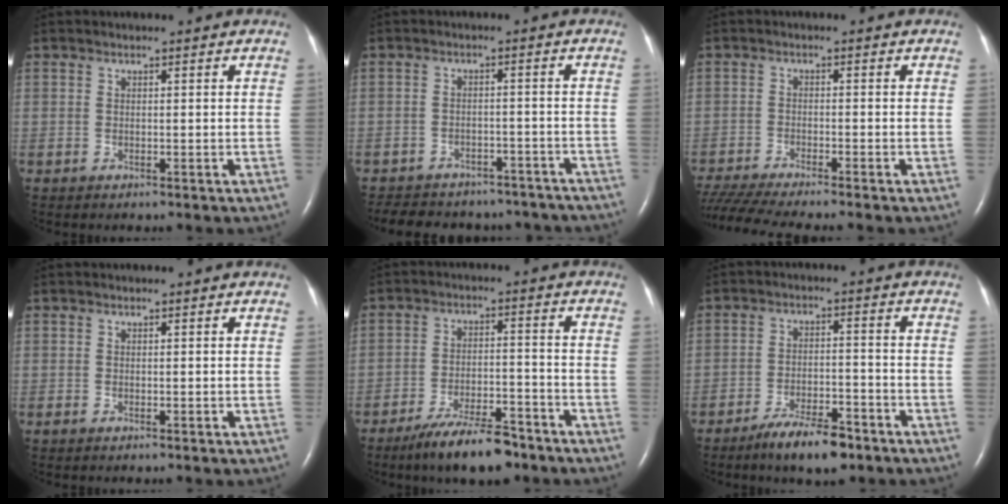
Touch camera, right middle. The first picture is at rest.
{"total": 18.9, "force": [-16.4, 7.2, 5.9], "torque": [-0.138, -0.005, -0.195]}
{"total": 10.1, "force": [-9.0, -1.0, 4.5], "torque": [-0.074, -0.024, -0.151]}
{"total": 0.0}
{"total": 10.0, "force": [-7.8, 2.3, 5.8], "torque": [-0.100, -0.012, -0.134]}
{"total": 7.8, "force": [-5.9, 2.0, 4.8], "torque": [-0.089, -0.007, -0.098]}